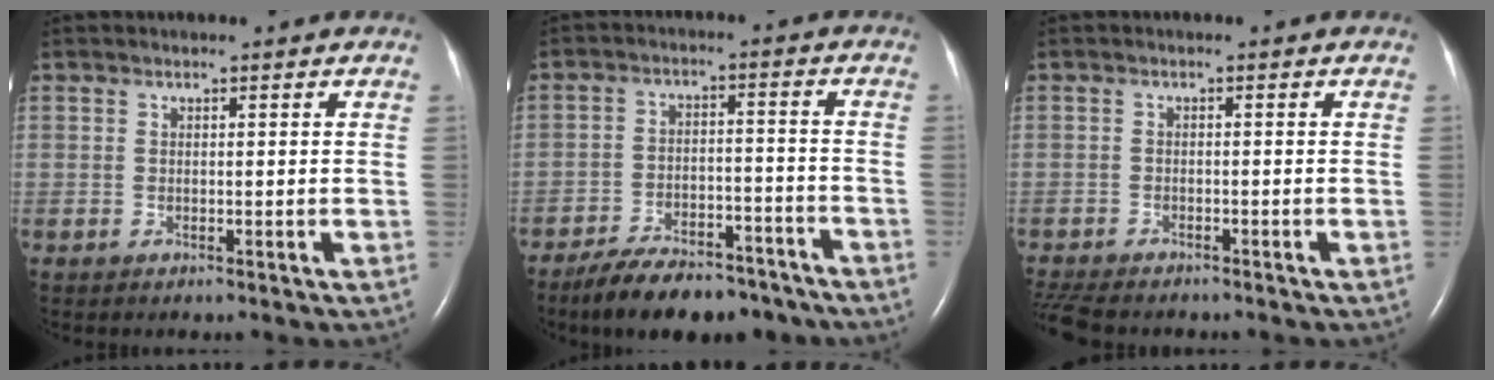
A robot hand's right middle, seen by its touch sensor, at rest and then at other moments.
{"total": 13.4, "force": [-11.0, 4.9, 5.9], "torque": [-0.083, 0.013, -0.167]}
{"total": 6.8, "force": [-6.0, 1.8, 2.7], "torque": [-0.050, -0.012, -0.098]}